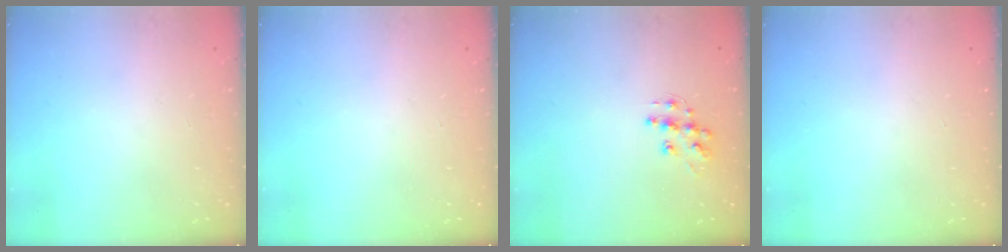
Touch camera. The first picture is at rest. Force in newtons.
{"total": 0.0}
{"total": 9.8, "press": 9.8, "slide": 0.6}
{"total": 0.0}